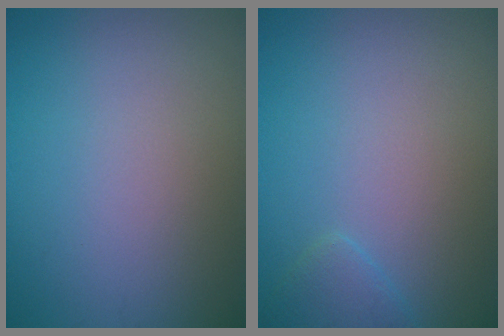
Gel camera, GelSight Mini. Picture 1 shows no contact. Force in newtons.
{"total": 1.5, "press": 1.5, "slide": 0.1}